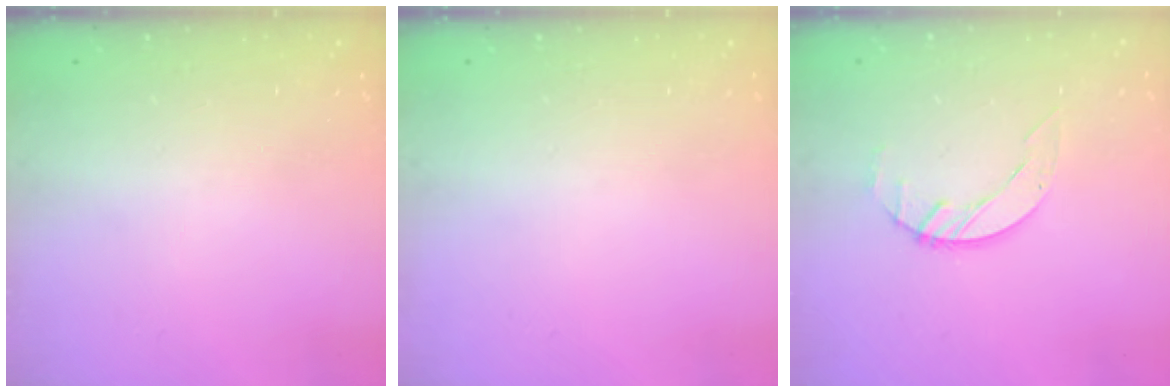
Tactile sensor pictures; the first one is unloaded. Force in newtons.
{"total": 0.0}
{"total": 3.3, "press": 3.2, "slide": 0.4}